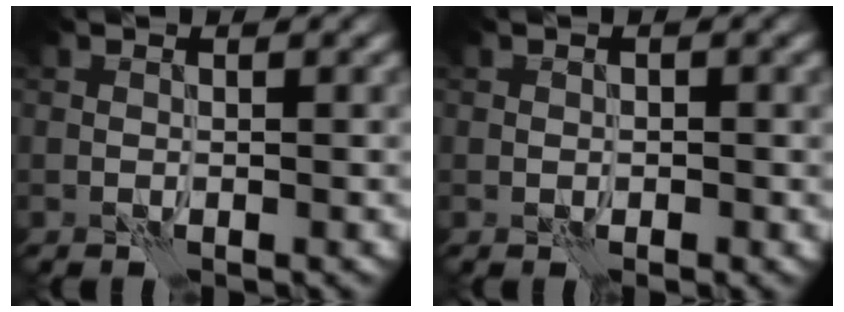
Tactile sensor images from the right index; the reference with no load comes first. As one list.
[{"total": 1.0, "force": [-0.2, 0.5, 0.9], "torque": [-0.010, 0.002, -0.004]}]